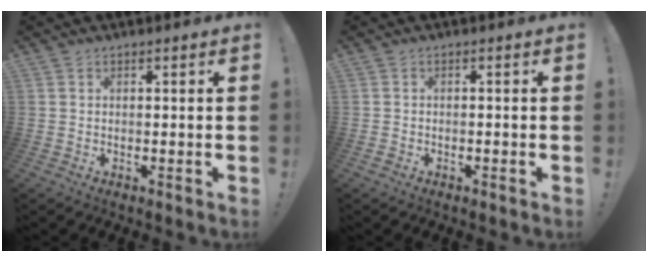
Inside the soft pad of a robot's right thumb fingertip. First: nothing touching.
{"total": 1.3, "force": [-1.0, 0.5, 0.5], "torque": [-0.011, 0.006, -0.017]}